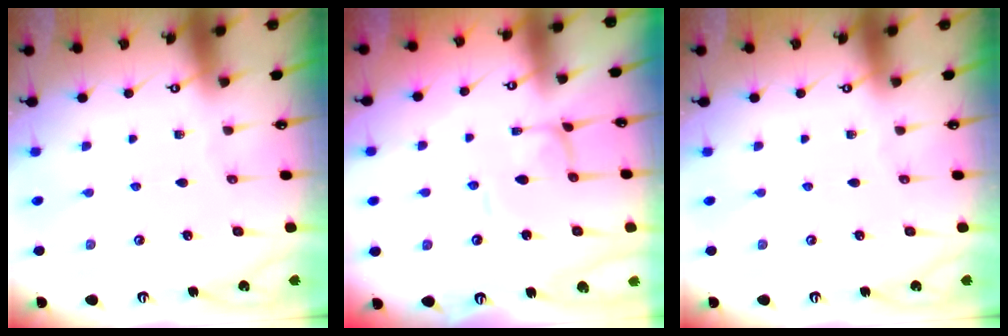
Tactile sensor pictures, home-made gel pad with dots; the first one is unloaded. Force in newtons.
{"total": 2.0, "press": 2.0, "slide": 0.1}
{"total": 0.0}